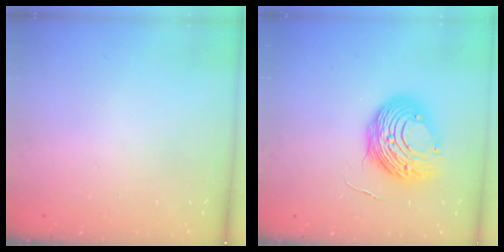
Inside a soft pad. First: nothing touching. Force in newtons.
{"total": 12.2, "press": 12.2, "slide": 1.4}